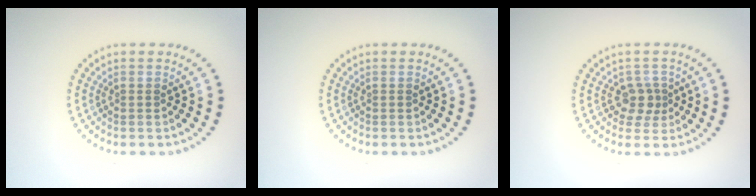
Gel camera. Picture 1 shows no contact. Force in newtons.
{"total": 0.0}
{"total": 1.9, "press": 1.7, "slide": 1.0}